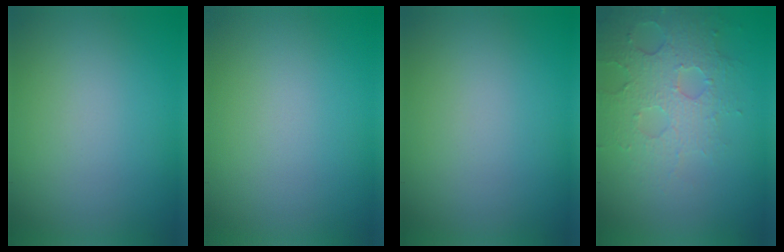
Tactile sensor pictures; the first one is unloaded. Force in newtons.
{"total": 0.0}
{"total": 0.0}
{"total": 3.8, "press": 3.8, "slide": 0.7}